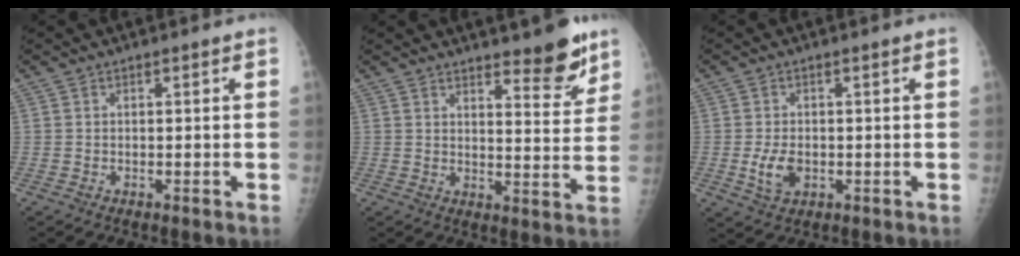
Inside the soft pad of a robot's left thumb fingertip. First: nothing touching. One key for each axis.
{"total": 8.1, "fx": 6.2, "fy": 2.0, "fz": 4.9, "tx": -0.042, "ty": -0.050, "tz": 0.091}
{"total": 4.5, "fx": -0.8, "fy": 2.8, "fz": 3.4, "tx": -0.065, "ty": -0.004, "tz": -0.008}